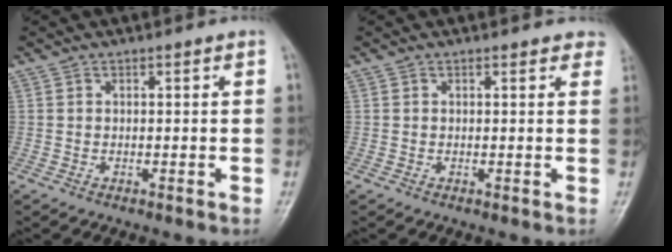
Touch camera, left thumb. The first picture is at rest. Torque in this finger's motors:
{"motor_torque": [-0.05, 0.15, 0.07, 0.10, 0.04]}